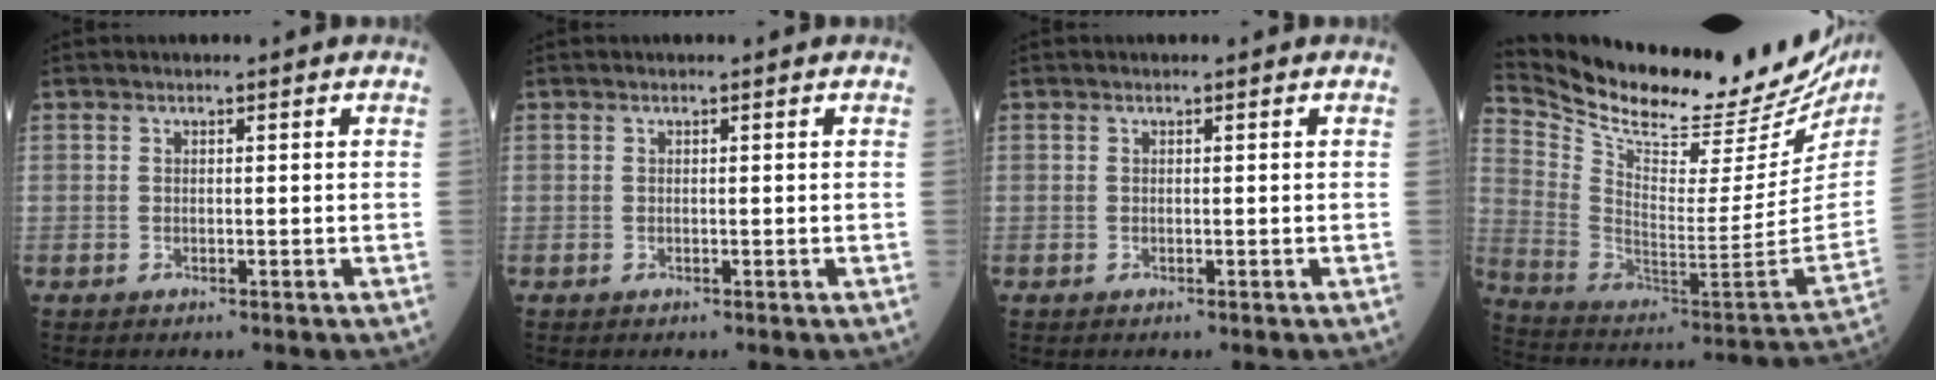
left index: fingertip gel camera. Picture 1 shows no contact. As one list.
[{"total": 0.0}, {"total": 0.0}, {"total": 29.2, "force": [26.2, 5.9, 11.4], "torque": [-0.207, -0.079, 0.371]}]